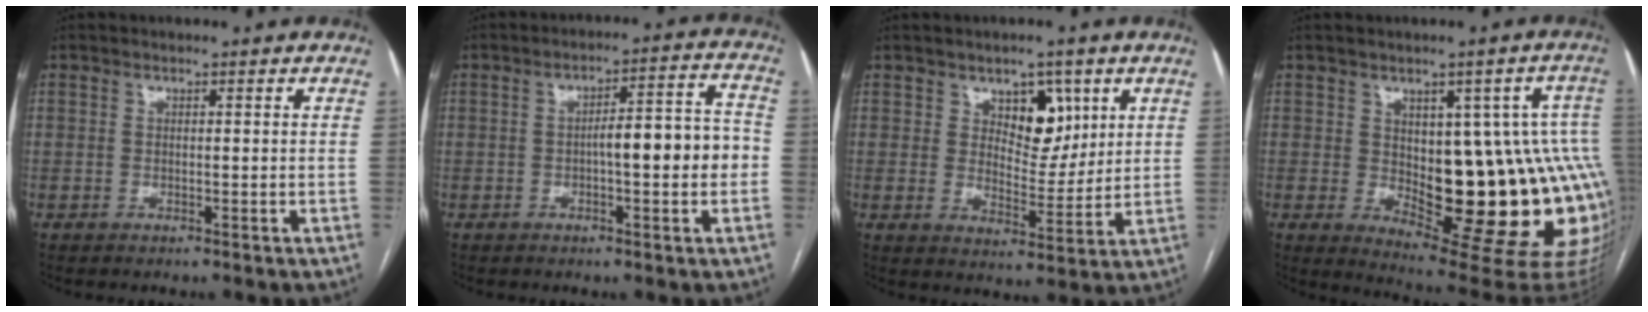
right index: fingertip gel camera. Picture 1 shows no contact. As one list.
[{"total": 8.7, "force": [-1.4, 1.5, 8.5], "torque": [-0.117, 0.028, -0.019]}, {"total": 7.3, "force": [3.4, 4.2, 4.8], "torque": [-0.067, 0.003, 0.060]}, {"total": 20.2, "force": [-1.4, 7.7, 18.6], "torque": [-0.156, 0.018, 0.011]}]